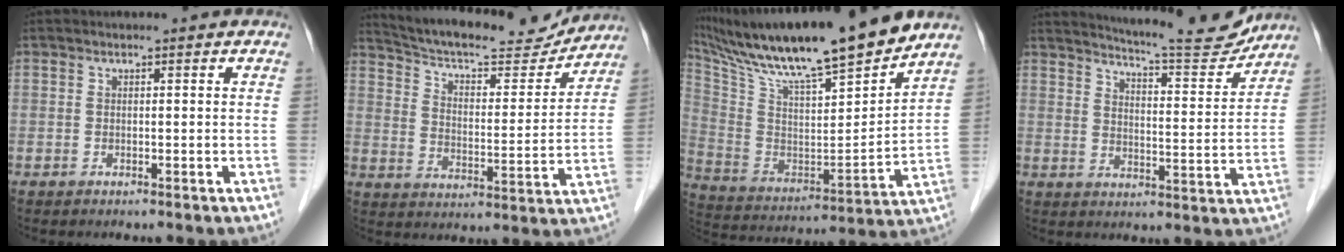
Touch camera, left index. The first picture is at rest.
{"total": 18.4, "force": [17.1, 3.7, 5.9], "torque": [-0.099, 0.001, 0.250]}
{"total": 23.8, "force": [19.7, 1.4, 13.2], "torque": [-0.243, -0.004, 0.333]}
{"total": 13.7, "force": [13.1, 0.5, 4.0], "torque": [-0.063, -0.025, 0.175]}